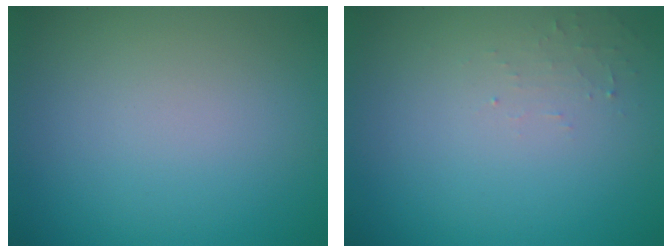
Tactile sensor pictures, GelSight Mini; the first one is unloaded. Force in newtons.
{"total": 1.1, "press": 1.1, "slide": 0.2}